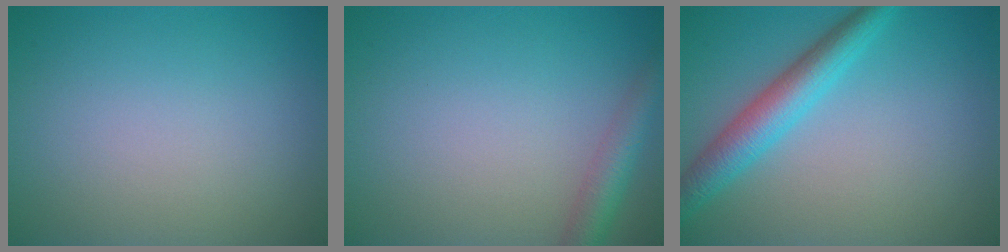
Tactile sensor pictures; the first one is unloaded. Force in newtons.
{"total": 3.0, "press": 3.0, "slide": 0.2}
{"total": 4.3, "press": 4.3, "slide": 0.2}